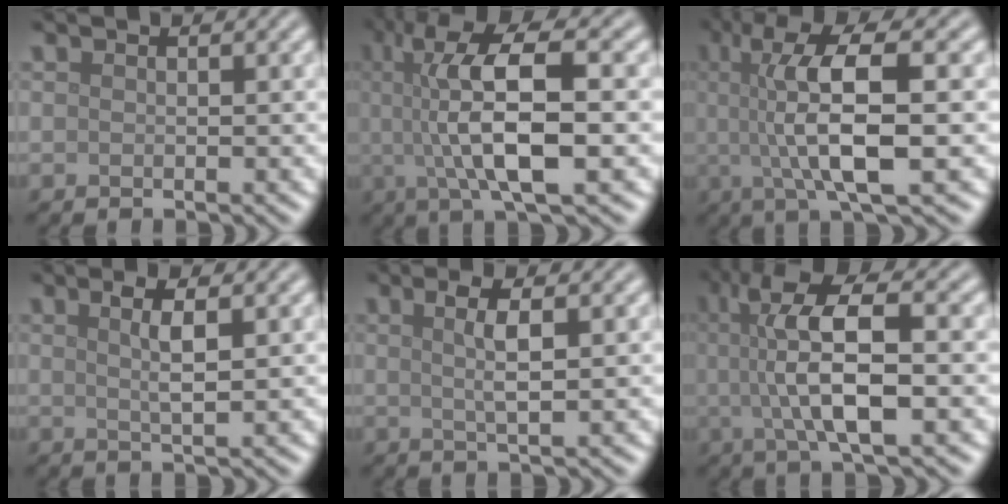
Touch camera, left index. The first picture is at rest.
{"total": 10.5, "force": [0.6, 3.1, 10.0], "torque": [-0.168, 0.013, 0.010]}
{"total": 9.5, "force": [0.5, 2.5, 9.1], "torque": [-0.152, 0.006, 0.009]}
{"total": 2.7, "force": [0.8, 0.6, 2.5], "torque": [-0.042, 0.003, 0.014]}
{"total": 3.0, "force": [0.7, 0.7, 2.8], "torque": [-0.048, 0.003, 0.012]}
{"total": 9.8, "force": [0.7, 3.1, 9.2], "torque": [-0.152, 0.017, 0.006]}